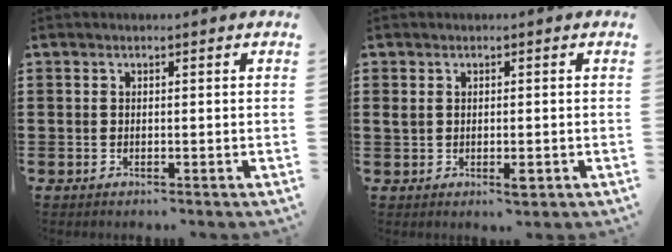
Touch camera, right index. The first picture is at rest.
{"total": 2.2, "force": [-0.2, 1.0, 2.0], "torque": [-0.045, -0.002, -0.006]}